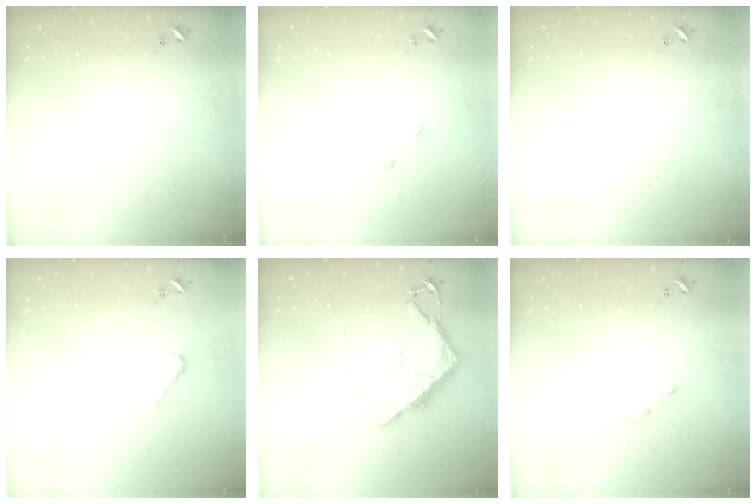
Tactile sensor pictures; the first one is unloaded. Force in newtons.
{"total": 2.7, "press": 2.7, "slide": 0.3}
{"total": 0.0}
{"total": 2.5, "press": 2.5, "slide": 0.2}
{"total": 11.5, "press": 11.5, "slide": 1.1}
{"total": 3.0, "press": 2.9, "slide": 0.5}